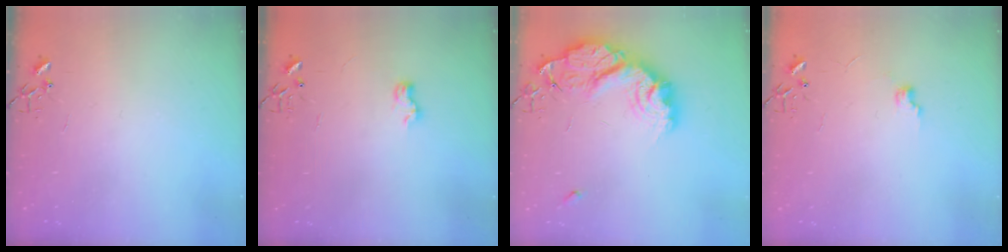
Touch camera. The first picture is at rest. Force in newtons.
{"total": 6.4, "press": 6.4, "slide": 0.3}
{"total": 25.2, "press": 25.1, "slide": 2.0}
{"total": 5.9, "press": 5.9, "slide": 0.7}